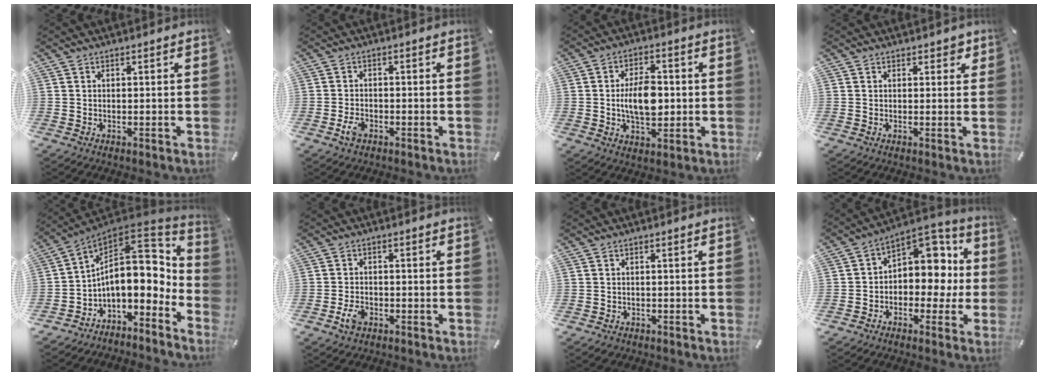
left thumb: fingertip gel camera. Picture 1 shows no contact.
{"total": 2.9, "force": [-1.6, 1.7, 1.8], "torque": [-0.046, 0.001, -0.032]}
{"total": 9.6, "force": [-0.3, 5.7, 7.6], "torque": [-0.132, 0.001, -0.010]}
{"total": 1.9, "force": [1.2, 1.3, 0.8], "torque": [-0.001, -0.002, 0.018]}
{"total": 16.4, "force": [2.7, 10.8, 12.0], "torque": [-0.167, -0.045, 0.048]}
{"total": 3.8, "force": [-1.9, 2.3, 2.3], "torque": [-0.060, 0.001, -0.038]}
{"total": 1.1, "force": [-0.7, 0.8, 0.2], "torque": [-0.002, 0.004, -0.018]}
{"total": 9.4, "force": [1.7, 8.0, 4.7], "torque": [-0.052, -0.026, 0.033]}